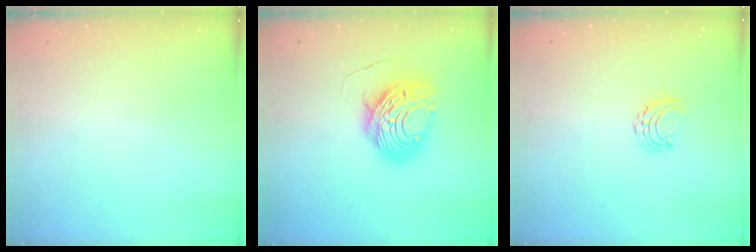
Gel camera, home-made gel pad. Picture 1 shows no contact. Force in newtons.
{"total": 11.3, "press": 11.3, "slide": 1.2}
{"total": 5.9, "press": 5.8, "slide": 0.7}